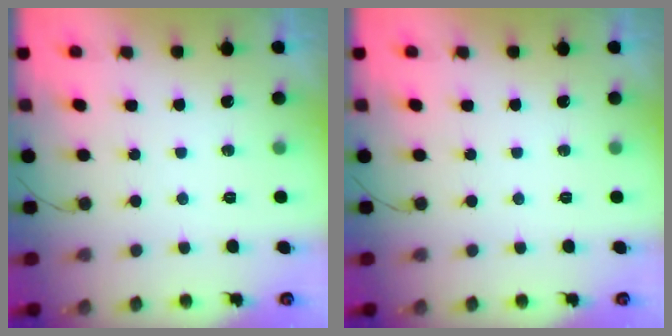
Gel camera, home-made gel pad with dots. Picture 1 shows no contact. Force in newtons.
{"total": 0.0}